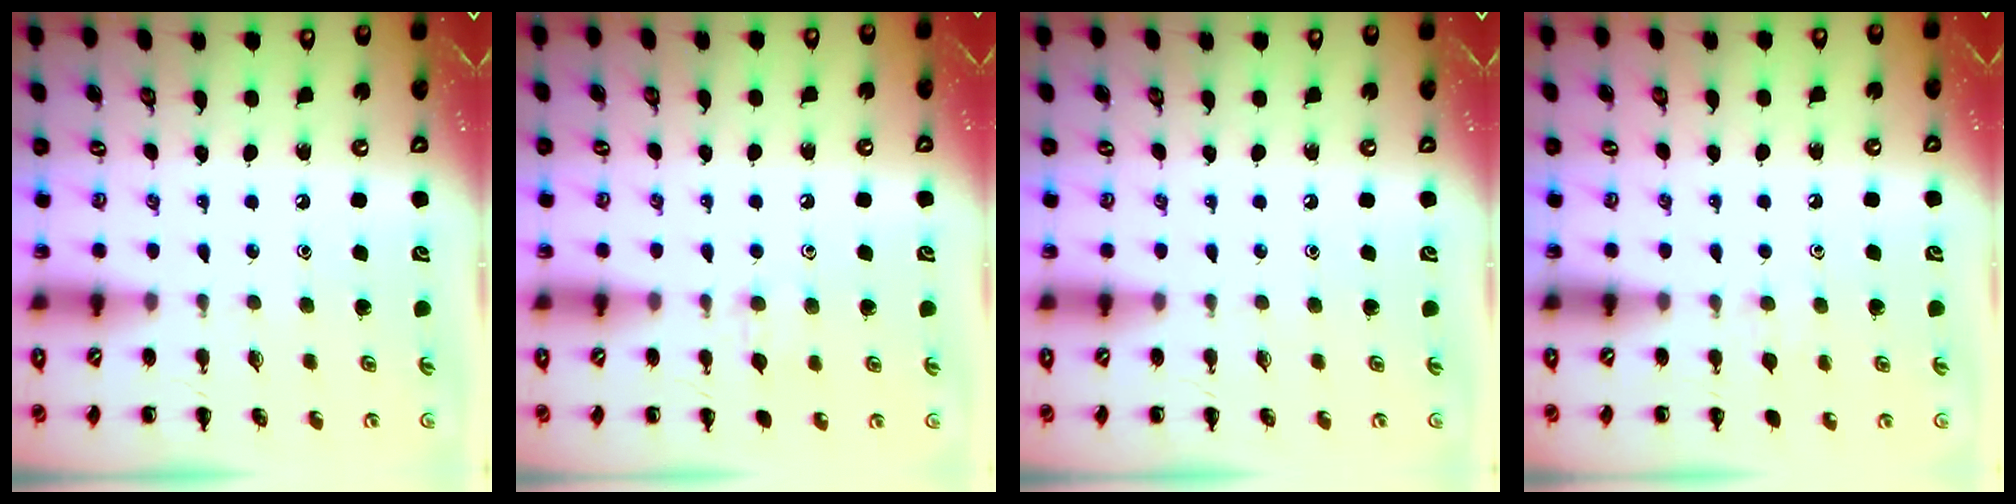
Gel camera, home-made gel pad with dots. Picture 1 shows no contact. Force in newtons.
{"total": 5.6, "press": 5.5, "slide": 1.3}
{"total": 0.0}
{"total": 3.9, "press": 3.6, "slide": 1.6}